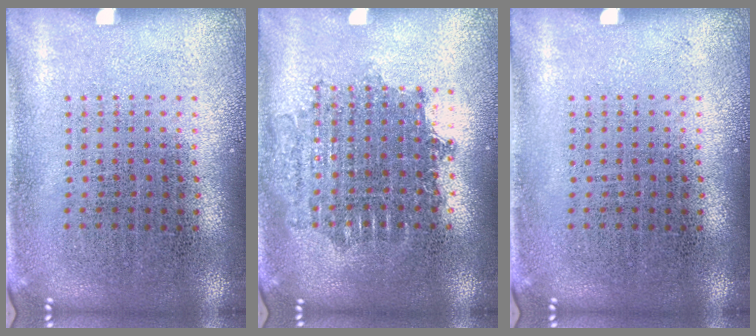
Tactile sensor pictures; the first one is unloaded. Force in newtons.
{"total": 1.7, "press": 1.4, "slide": 0.9}
{"total": 0.0}